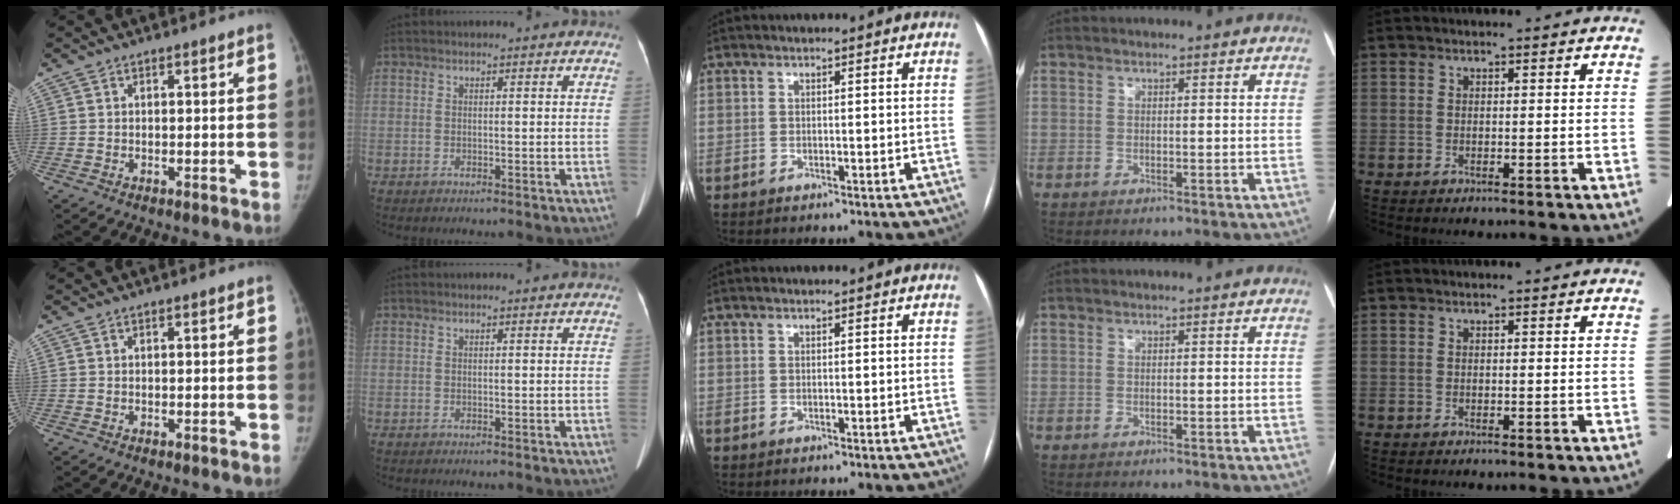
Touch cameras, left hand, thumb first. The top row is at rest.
{}